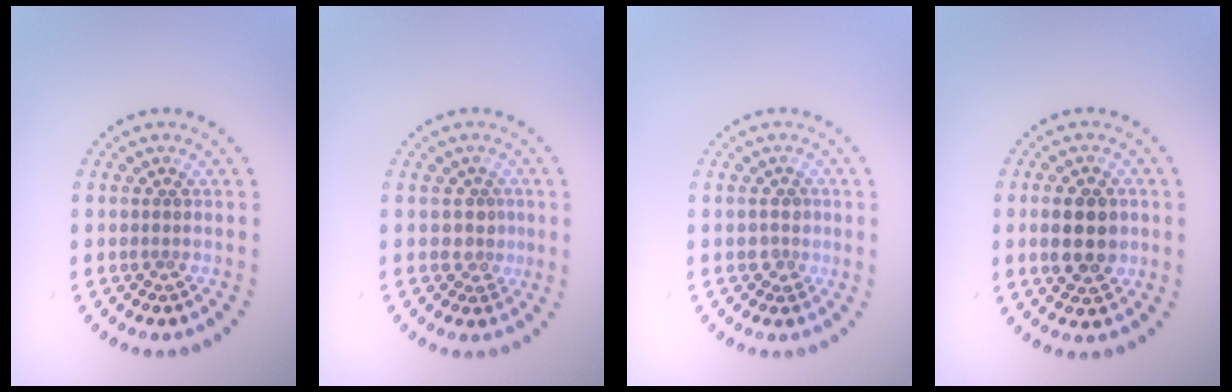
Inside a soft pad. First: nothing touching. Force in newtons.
{"total": 1.5, "press": 1.1, "slide": 1.0}
{"total": 1.4, "press": 1.2, "slide": 0.7}
{"total": 4.6, "press": 4.6, "slide": 0.2}